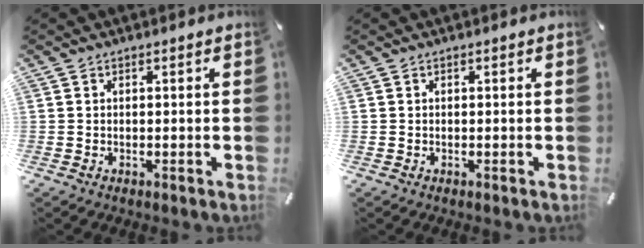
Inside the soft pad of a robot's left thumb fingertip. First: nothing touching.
{"total": 0.0}